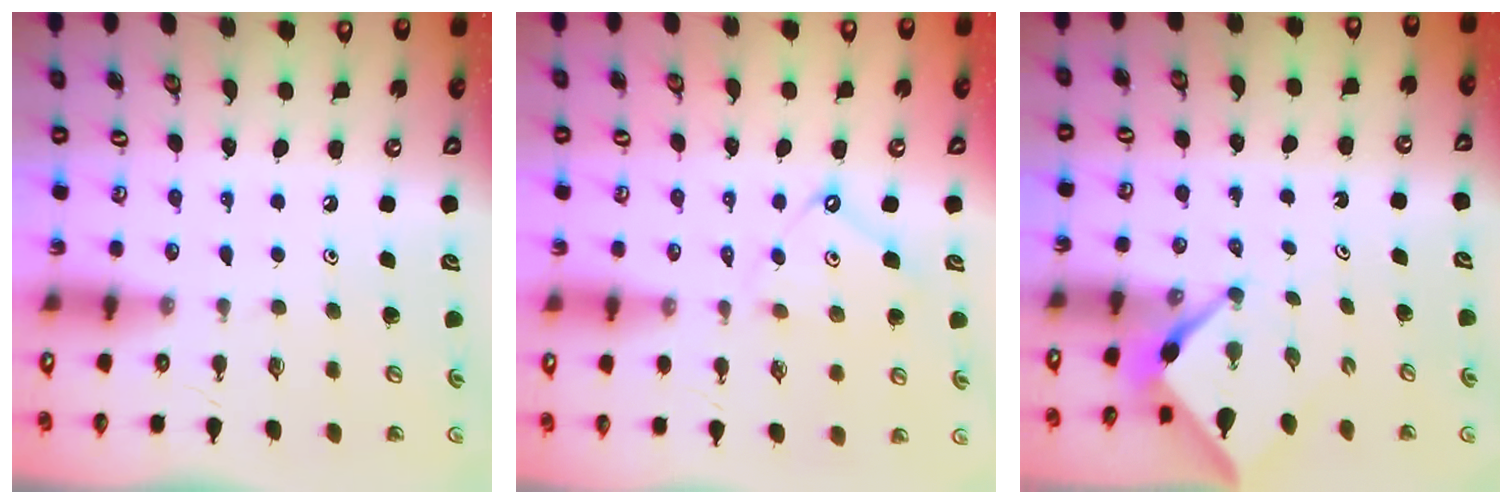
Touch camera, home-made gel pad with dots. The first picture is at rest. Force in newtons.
{"total": 9.0, "press": 9.0, "slide": 0.9}
{"total": 3.0, "press": 3.0, "slide": 0.3}